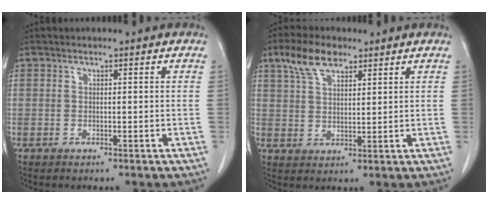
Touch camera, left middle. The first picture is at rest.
{"total": 6.7, "force": [4.5, 2.7, 4.1], "torque": [-0.087, 0.016, 0.088]}